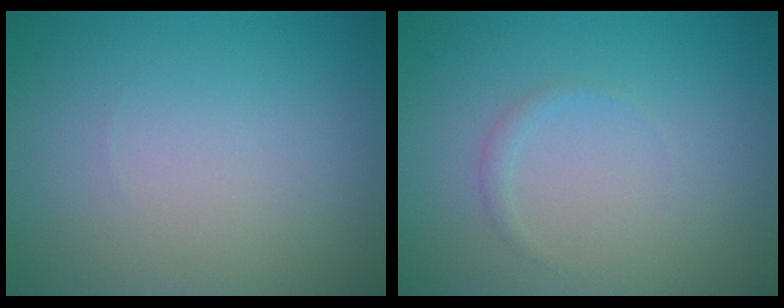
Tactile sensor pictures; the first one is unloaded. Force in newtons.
{"total": 0.7, "press": 0.7, "slide": 0.0}